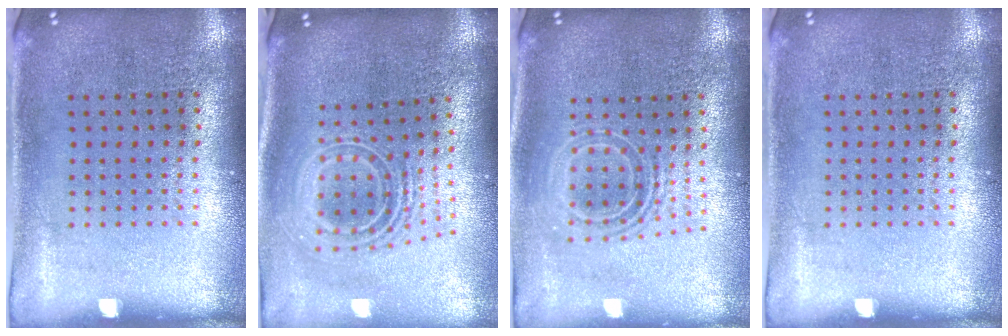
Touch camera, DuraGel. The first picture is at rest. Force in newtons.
{"total": 2.4, "press": 1.7, "slide": 1.7}
{"total": 1.6, "press": 1.2, "slide": 1.0}
{"total": 0.0}